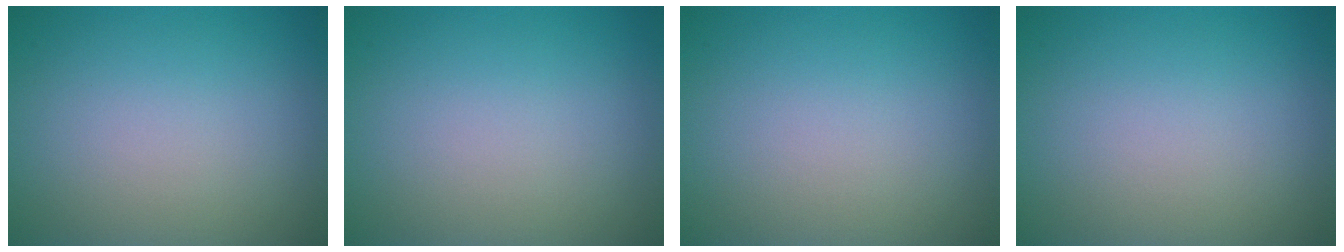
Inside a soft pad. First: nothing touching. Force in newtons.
{"total": 0.0}
{"total": 0.0}
{"total": 0.0}